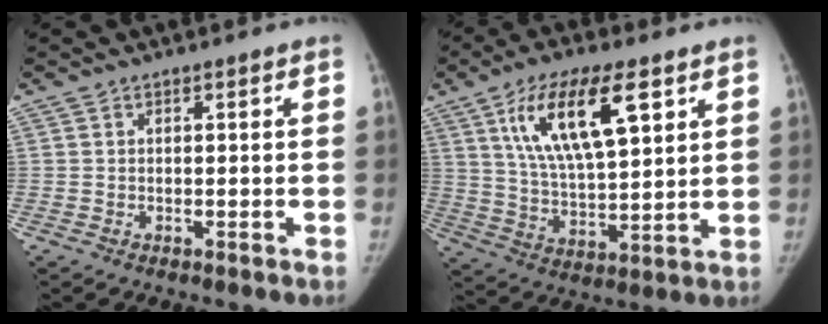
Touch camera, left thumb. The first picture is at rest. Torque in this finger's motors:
{"motor_torque": [0.56, 0.60, 1.87, -0.91, 0.12]}